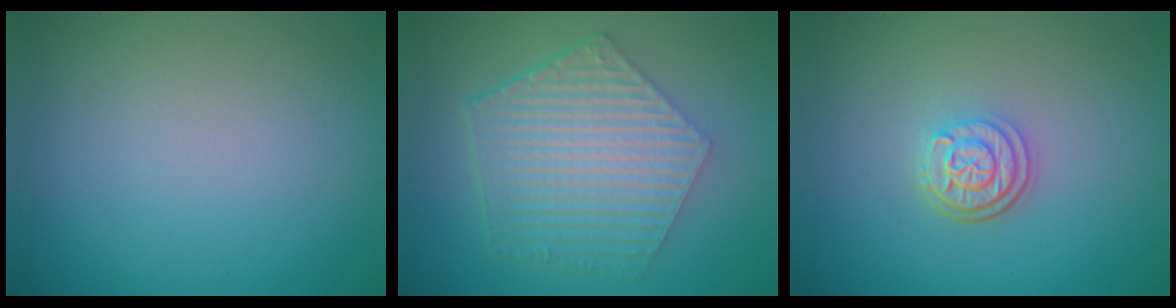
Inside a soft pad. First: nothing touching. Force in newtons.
{"total": 6.8, "press": 4.8, "slide": 4.7}
{"total": 3.0, "press": 2.4, "slide": 1.8}